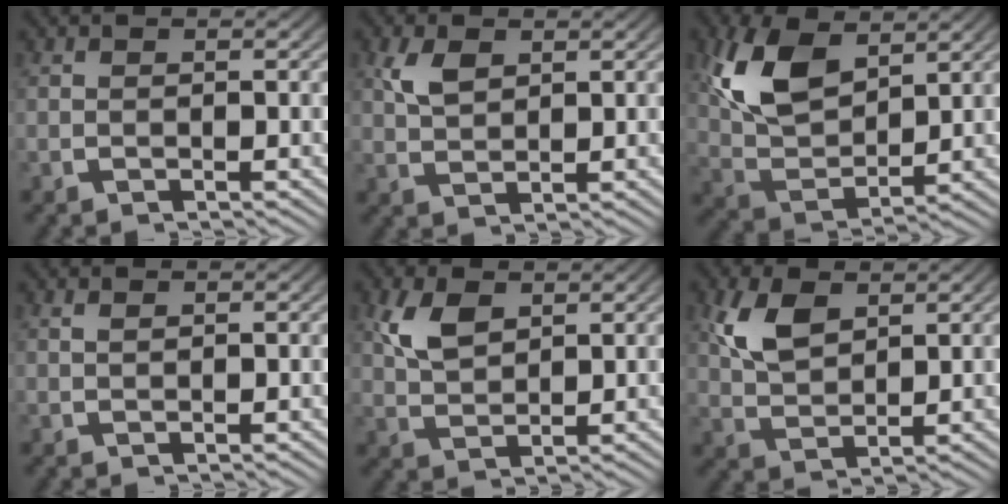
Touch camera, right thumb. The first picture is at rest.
{"total": 2.7, "force": [1.5, 1.4, 1.8], "torque": [-0.034, 0.001, 0.036]}
{"total": 9.2, "force": [2.6, 5.8, 6.7], "torque": [-0.157, -0.021, 0.060]}
{"total": 0.6, "force": [0.5, 0.2, 0.3], "torque": [0.000, 0.002, 0.013]}
{"total": 4.1, "force": [2.0, 2.3, 2.8], "torque": [-0.058, -0.006, 0.048]}
{"total": 5.2, "force": [2.2, 3.1, 3.6], "torque": [-0.080, -0.013, 0.054]}